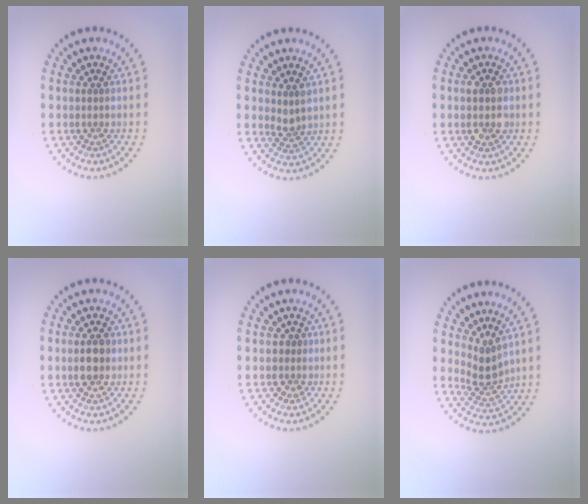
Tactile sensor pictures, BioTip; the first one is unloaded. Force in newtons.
{"total": 1.8, "press": 1.6, "slide": 0.8}
{"total": 2.6, "press": 2.6, "slide": 0.2}
{"total": 2.9, "press": 2.9, "slide": 0.1}
{"total": 1.3, "press": 1.1, "slide": 0.8}
{"total": 2.6, "press": 1.9, "slide": 1.8}